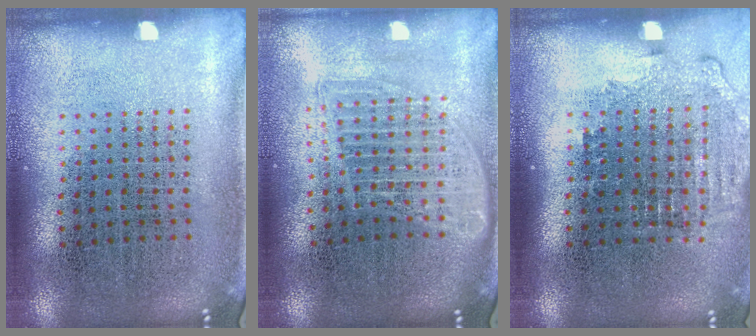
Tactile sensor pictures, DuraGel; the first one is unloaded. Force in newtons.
{"total": 1.6, "press": 1.4, "slide": 0.8}
{"total": 1.4, "press": 1.2, "slide": 0.6}